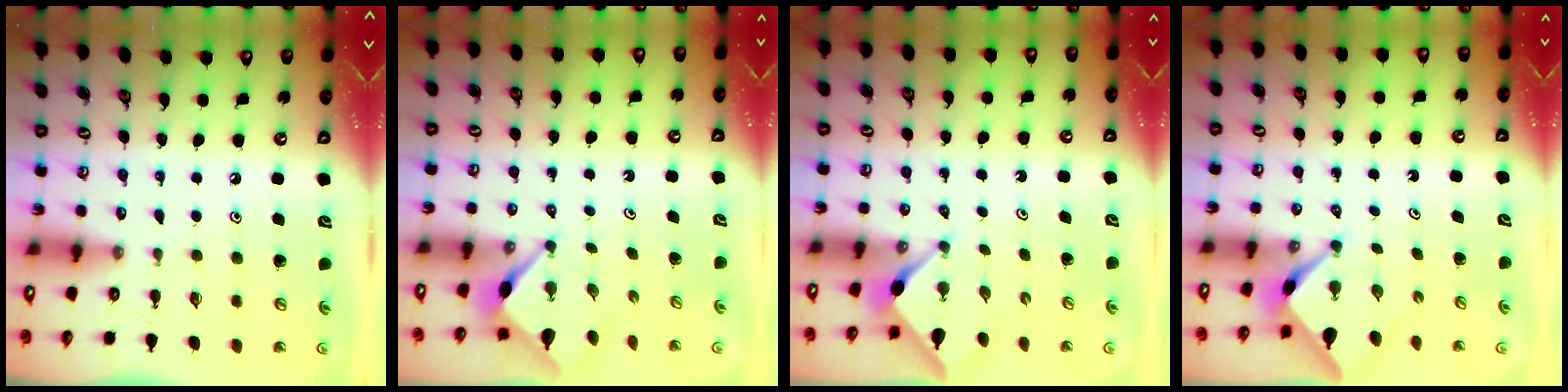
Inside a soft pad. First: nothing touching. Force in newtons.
{"total": 2.9, "press": 2.8, "slide": 0.3}
{"total": 2.9, "press": 2.9, "slide": 0.4}
{"total": 2.4, "press": 2.4, "slide": 0.3}